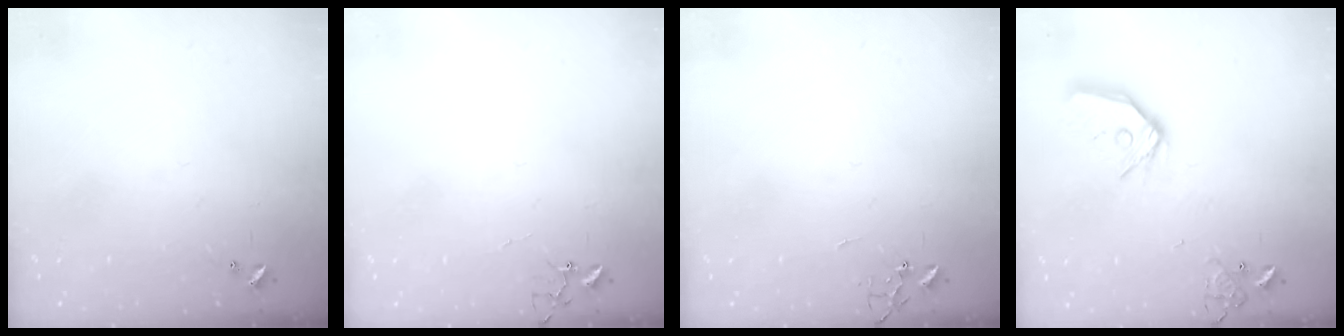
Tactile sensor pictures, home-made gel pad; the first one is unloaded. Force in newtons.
{"total": 4.0, "press": 4.0, "slide": 0.3}
{"total": 0.0}
{"total": 13.7, "press": 13.6, "slide": 1.7}